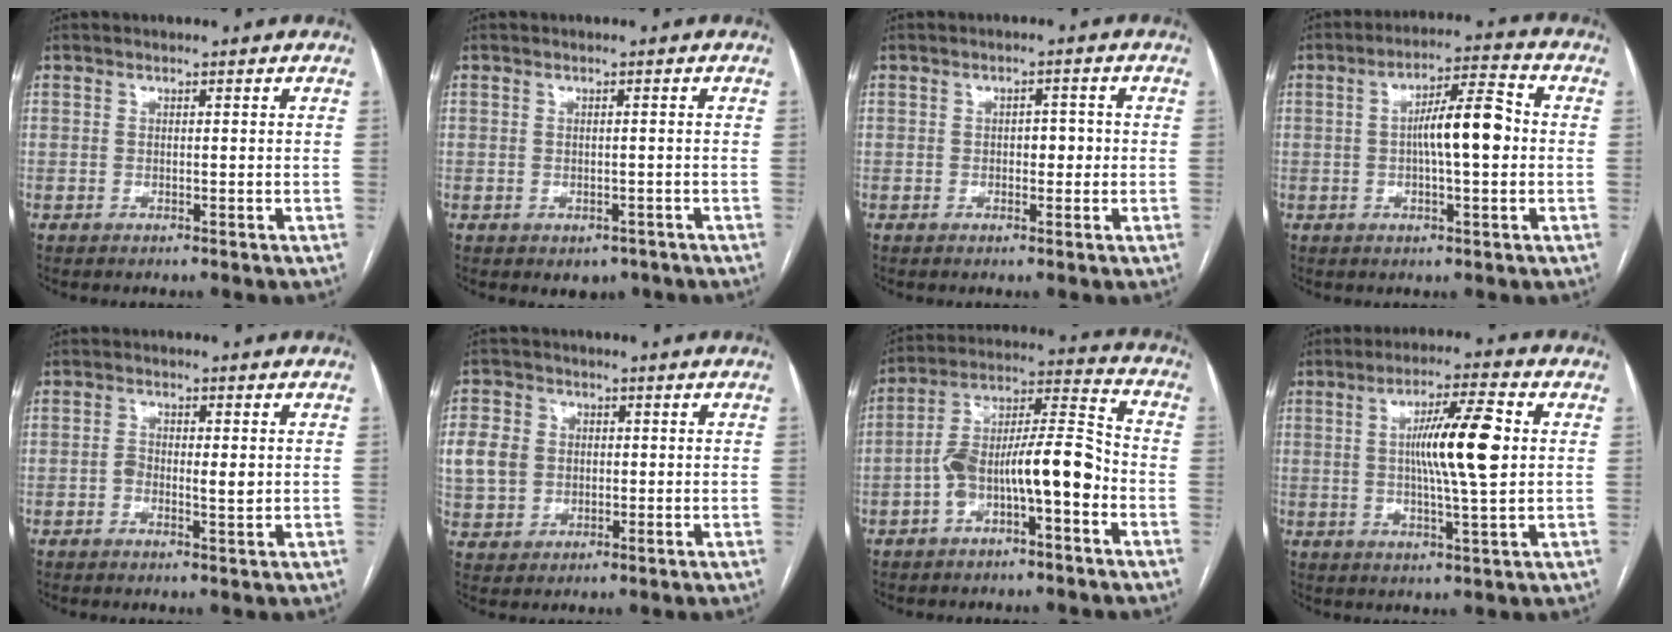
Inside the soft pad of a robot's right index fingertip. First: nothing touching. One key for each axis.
{"total": 2.8, "fx": -1.7, "fy": 2.0, "fz": 1.0, "tx": -0.007, "ty": 0.004, "tz": -0.012}
{"total": 2.5, "fx": -0.2, "fy": 1.4, "fz": 2.0, "tx": -0.027, "ty": 0.007, "tz": -0.003}
{"total": 8.7, "fx": -0.1, "fy": 1.7, "fz": 8.5, "tx": -0.148, "ty": 0.019, "tz": -0.005}
{"total": 3.2, "fx": 0.0, "fy": 1.4, "fz": 2.9, "tx": -0.045, "ty": 0.008, "tz": 0.002}
{"total": 15.7, "fx": 1.8, "fy": 14.0, "fz": 6.8, "tx": -0.210, "ty": 0.036, "tz": 0.051}
{"total": 12.3, "fx": -4.2, "fy": 2.8, "fz": 11.2, "tx": -0.198, "ty": 0.041, "tz": -0.065}
{"total": 10.8, "fx": 1.4, "fy": 0.6, "fz": 10.7, "tx": -0.185, "ty": 0.003, "tz": 0.023}